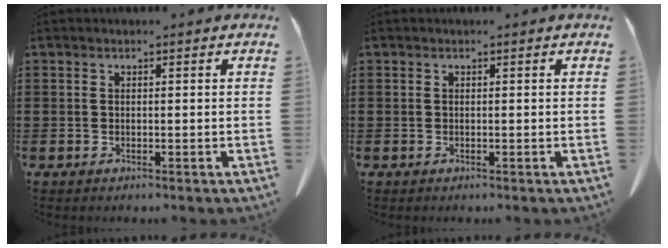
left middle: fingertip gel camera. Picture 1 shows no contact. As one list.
[{"total": 0.0}]